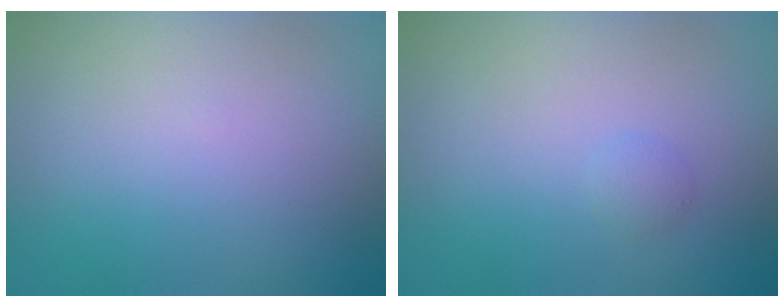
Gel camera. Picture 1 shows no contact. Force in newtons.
{"total": 0.8, "press": 0.8, "slide": 0.1}